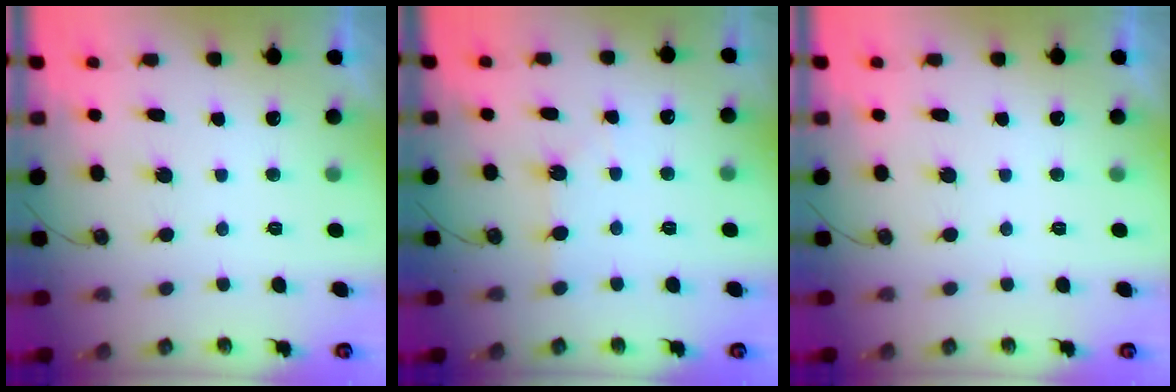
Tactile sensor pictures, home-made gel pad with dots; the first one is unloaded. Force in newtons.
{"total": 1.6, "press": 1.6, "slide": 0.3}
{"total": 0.0}